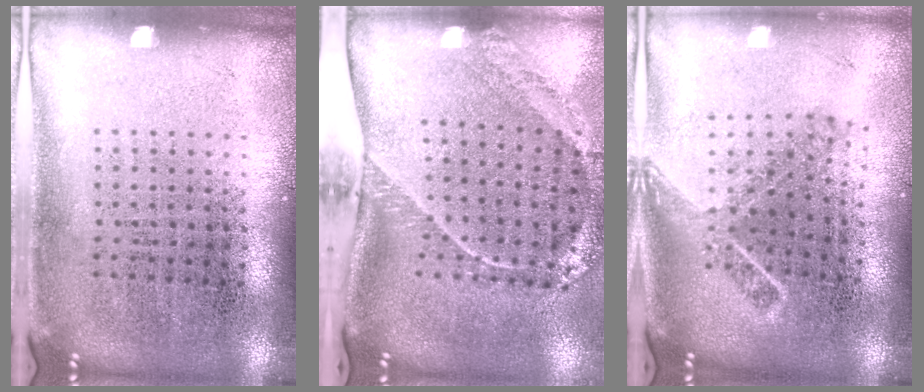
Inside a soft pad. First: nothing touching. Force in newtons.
{"total": 2.7, "press": 1.8, "slide": 2.0}
{"total": 1.8, "press": 1.4, "slide": 1.2}